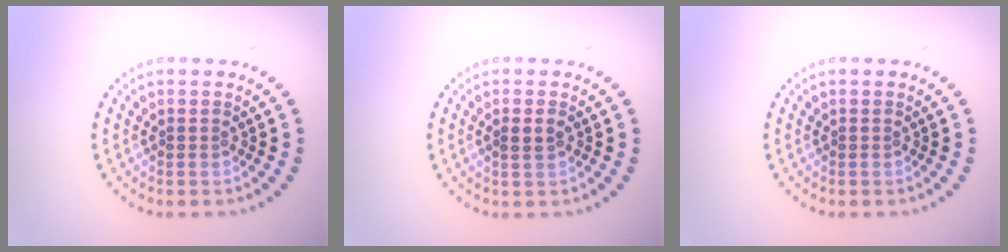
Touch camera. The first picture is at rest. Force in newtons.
{"total": 1.3, "press": 1.2, "slide": 0.5}
{"total": 0.0}